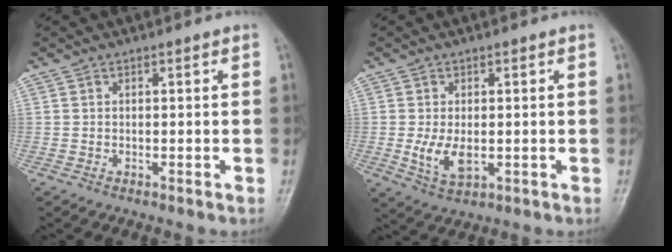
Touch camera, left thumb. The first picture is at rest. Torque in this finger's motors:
{"motor_torque": [0.09, 0.11, 0.29, -0.01, 0.03]}